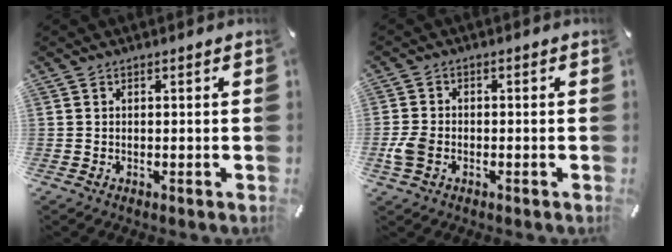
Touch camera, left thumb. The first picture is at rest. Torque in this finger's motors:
{"motor_torque": [0.38, 1.64, 0.51, 0.09, 0.01]}